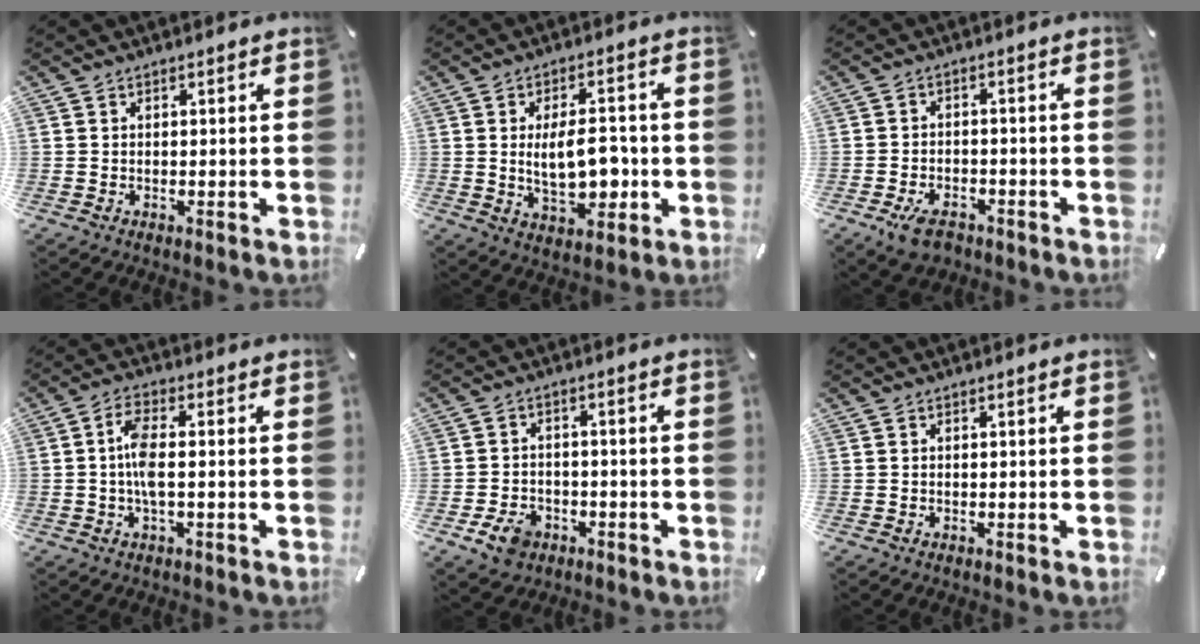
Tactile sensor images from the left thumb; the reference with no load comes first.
{"total": 12.0, "force": [-0.5, 6.7, 10.0], "torque": [-0.156, -0.005, -0.013]}
{"total": 6.6, "force": [-3.5, 5.0, 2.5], "torque": [-0.040, 0.023, -0.062]}
{"total": 6.2, "force": [-0.5, 2.0, 5.9], "torque": [-0.128, -0.005, -0.014]}
{"total": 6.0, "force": [-3.1, 4.4, 2.6], "torque": [-0.048, 0.011, -0.060]}
{"total": 0.0}